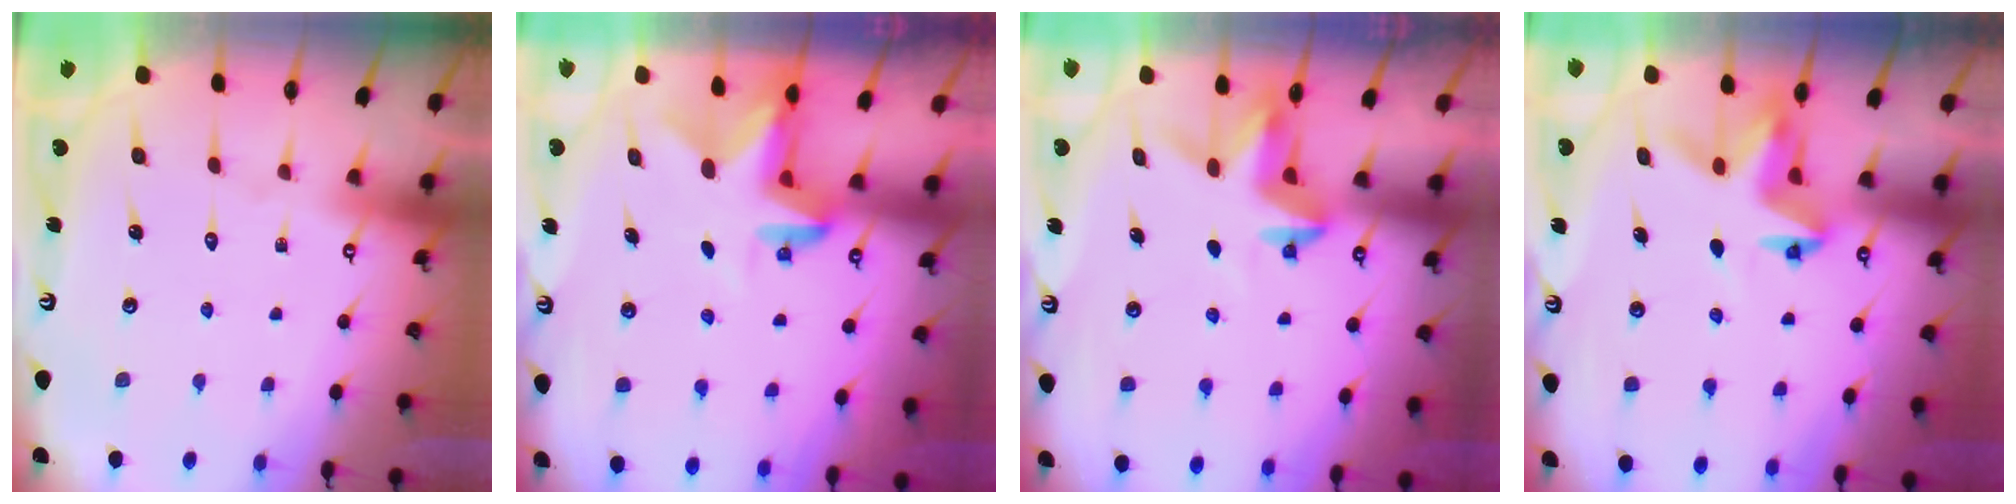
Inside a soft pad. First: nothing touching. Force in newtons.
{"total": 3.0, "press": 2.9, "slide": 0.5}
{"total": 3.2, "press": 3.2, "slide": 0.1}
{"total": 4.1, "press": 4.1, "slide": 0.2}